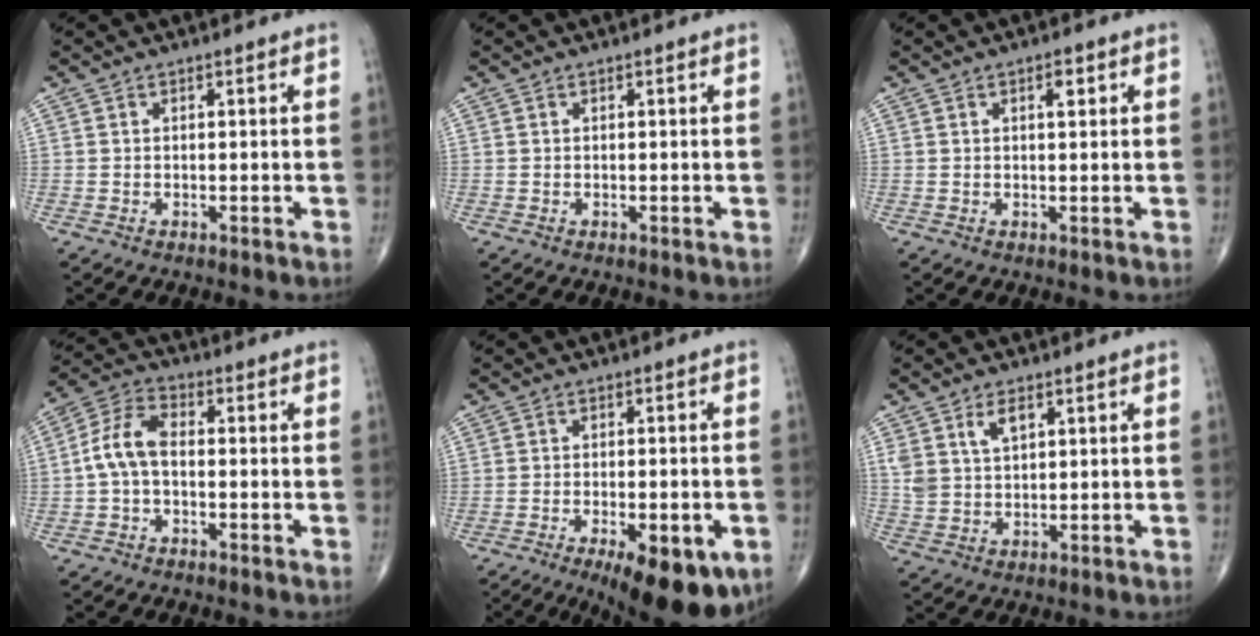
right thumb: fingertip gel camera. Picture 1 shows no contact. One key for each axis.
{"total": 0.0}
{"total": 2.2, "fx": 0.9, "fy": 0.8, "fz": 1.8, "tx": -0.024, "ty": -0.001, "tz": 0.012}
{"total": 7.5, "fx": -0.7, "fy": 4.3, "fz": 6.1, "tx": -0.122, "ty": 0.026, "tz": -0.023}
{"total": 15.2, "fx": -7.3, "fy": 5.8, "fz": 11.9, "tx": -0.135, "ty": -0.001, "tz": -0.094}
{"total": 5.4, "fx": 2.6, "fy": 3.0, "fz": 3.7, "tx": -0.062, "ty": -0.010, "tz": 0.056}